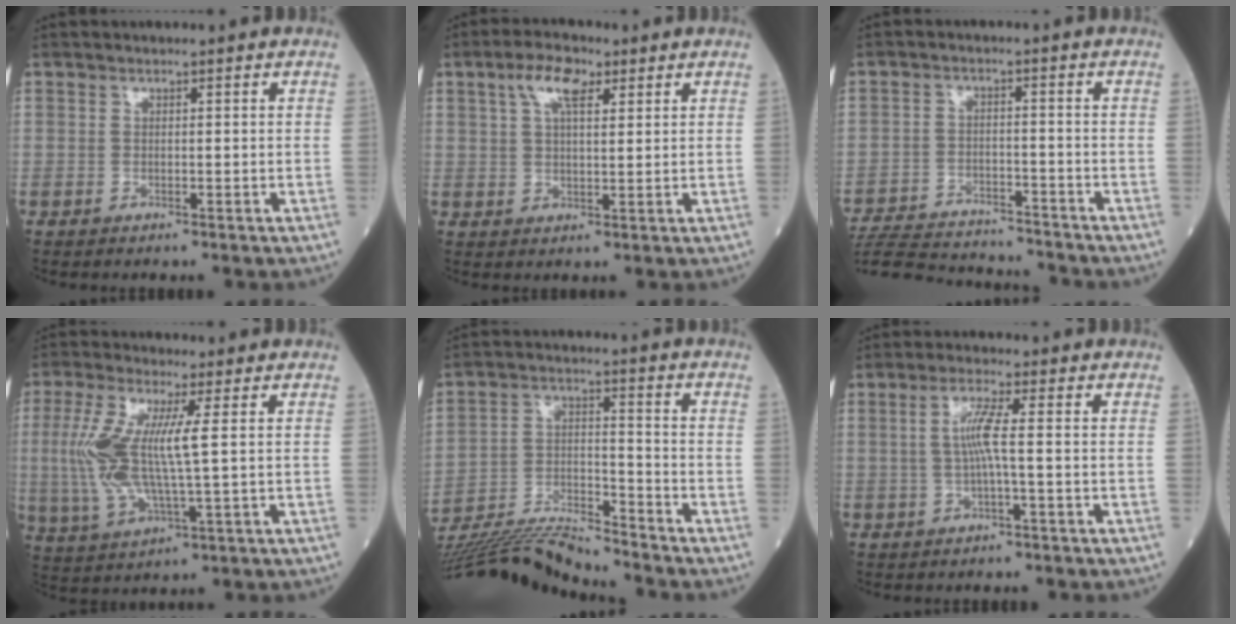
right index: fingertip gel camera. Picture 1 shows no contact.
{"total": 5.7, "force": [2.9, 2.1, 4.5], "torque": [-0.092, 0.016, 0.053]}
{"total": 15.2, "force": [-14.4, 2.6, 4.2], "torque": [-0.090, -0.003, -0.213]}
{"total": 11.2, "force": [1.1, 1.8, 11.0], "torque": [-0.260, 0.002, 0.021]}
{"total": 14.6, "force": [-14.0, -0.5, 4.3], "torque": [-0.081, 0.006, -0.248]}
{"total": 4.1, "force": [0.0, -0.2, 4.1], "torque": [-0.085, 0.006, 0.001]}